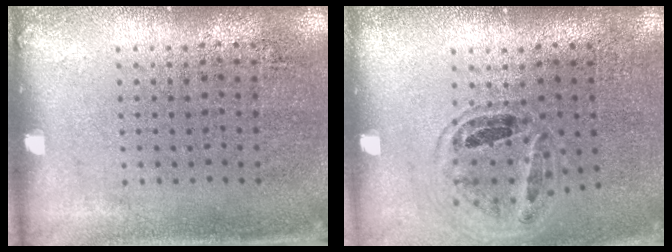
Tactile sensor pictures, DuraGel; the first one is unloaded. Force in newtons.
{"total": 0.9, "press": 0.9, "slide": 0.2}